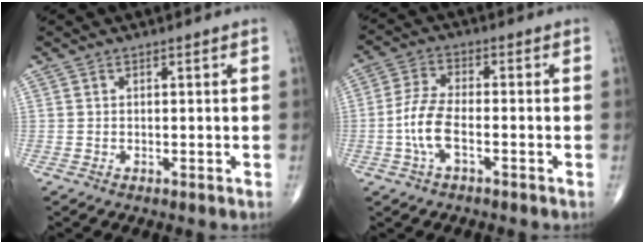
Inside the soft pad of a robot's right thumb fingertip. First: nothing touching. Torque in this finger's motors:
{"motor_torque": [0.34, -0.01, 0.58, -0.26, 0.26]}